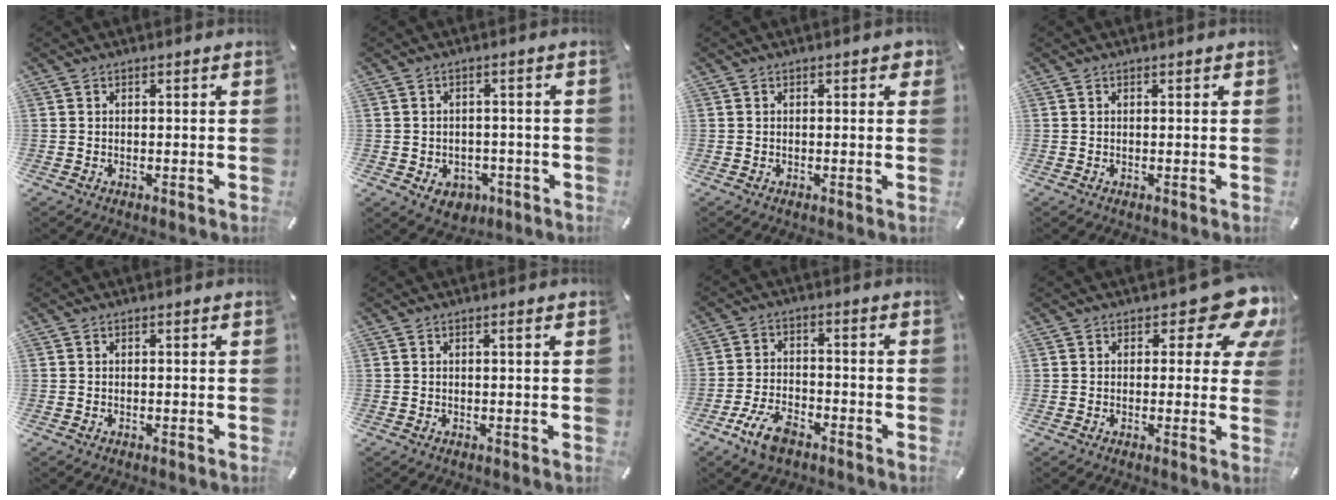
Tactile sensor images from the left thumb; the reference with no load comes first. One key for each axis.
{"total": 4.8, "fx": -1.6, "fy": 4.1, "fz": 2.0, "tx": -0.032, "ty": 0.009, "tz": -0.027}
{"total": 1.4, "fx": 0.2, "fy": 0.8, "fz": 1.1, "tx": -0.015, "ty": 0.003, "tz": 0.000}
{"total": 0.0}
{"total": 0.0}
{"total": 0.9, "fx": 0.2, "fy": 0.1, "fz": 0.9, "tx": -0.016, "ty": 0.002, "tz": 0.003}
{"total": 8.3, "fx": -5.0, "fy": 4.2, "fz": 5.1, "tx": -0.112, "ty": 0.017, "tz": -0.094}
{"total": 11.7, "fx": 6.1, "fy": 5.3, "fz": 8.5, "tx": -0.093, "ty": -0.041, "tz": 0.101}